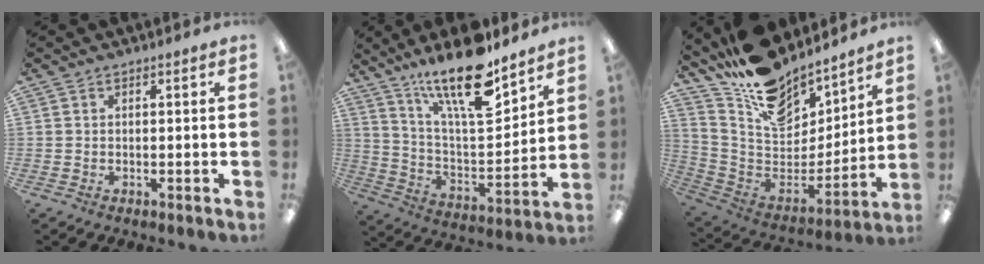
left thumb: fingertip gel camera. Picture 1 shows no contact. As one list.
[{"total": 19.7, "force": [14.7, 5.6, 11.9], "torque": [-0.210, -0.098, 0.248]}, {"total": 16.2, "force": [13.3, 7.7, 5.1], "torque": [-0.114, -0.111, 0.243]}]